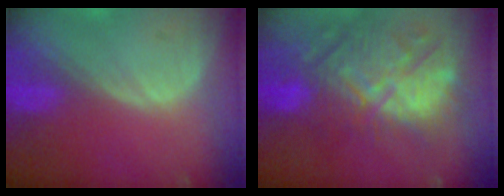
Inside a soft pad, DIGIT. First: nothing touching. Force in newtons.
{"total": 12.5, "press": 12.0, "slide": 3.6}